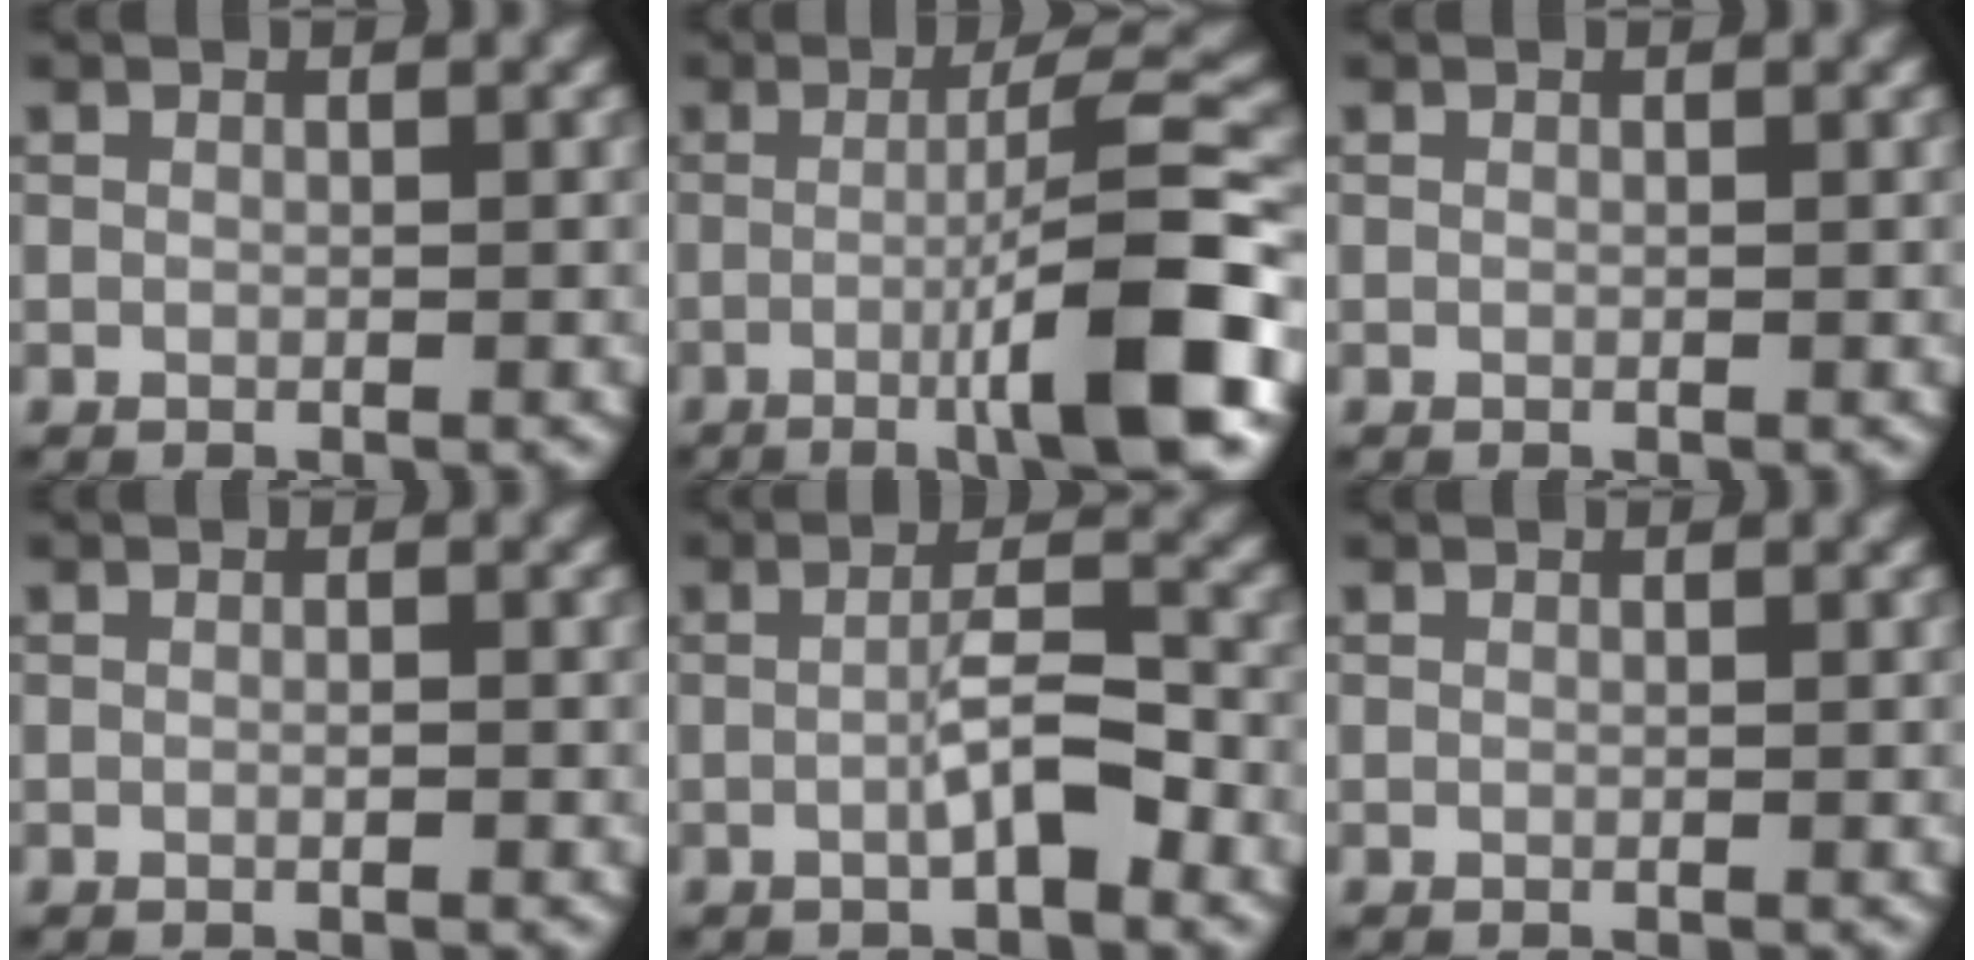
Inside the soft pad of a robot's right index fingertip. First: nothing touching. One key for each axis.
{"total": 9.8, "fx": -2.7, "fy": 1.1, "fz": 9.3, "tx": -0.126, "ty": 0.014, "tz": -0.053}
{"total": 0.0}
{"total": 0.6, "fx": -0.1, "fy": 0.1, "fz": 0.6, "tx": -0.009, "ty": -0.003, "tz": -0.004}
{"total": 3.9, "fx": -1.2, "fy": 0.7, "fz": 3.6, "tx": -0.060, "ty": 0.009, "tz": -0.025}
{"total": 0.0}